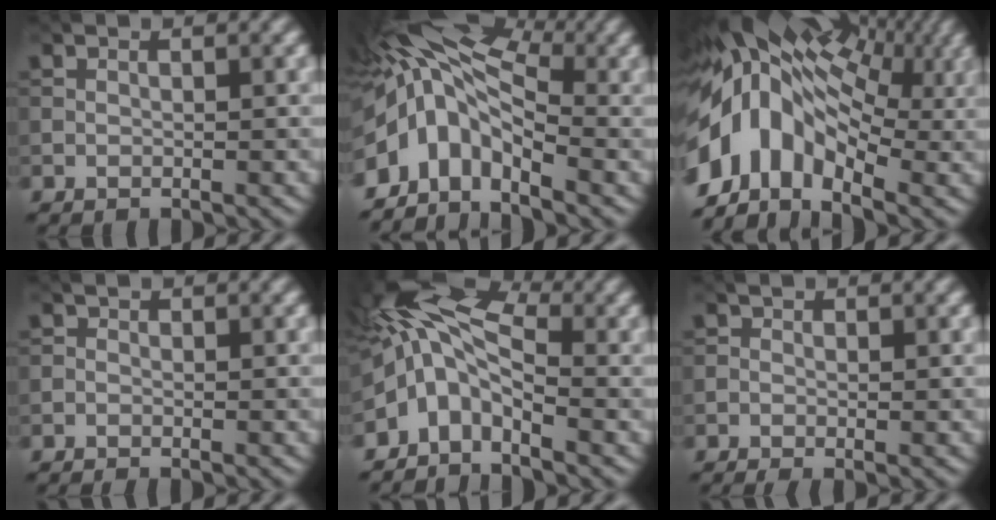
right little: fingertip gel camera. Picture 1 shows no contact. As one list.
[{"total": 9.9, "force": [-1.8, 5.4, 8.1], "torque": [-0.141, 0.011, -0.056]}, {"total": 13.9, "force": [-1.8, 9.4, 10.0], "torque": [-0.202, 0.005, -0.039]}, {"total": 0.7, "force": [-0.6, 0.2, 0.2], "torque": [-0.003, -0.001, -0.016]}, {"total": 6.6, "force": [-2.2, 3.7, 5.0], "torque": [-0.092, 0.019, -0.067]}, {"total": 1.2, "force": [-0.4, 0.7, 0.9], "torque": [-0.019, -0.003, -0.011]}]